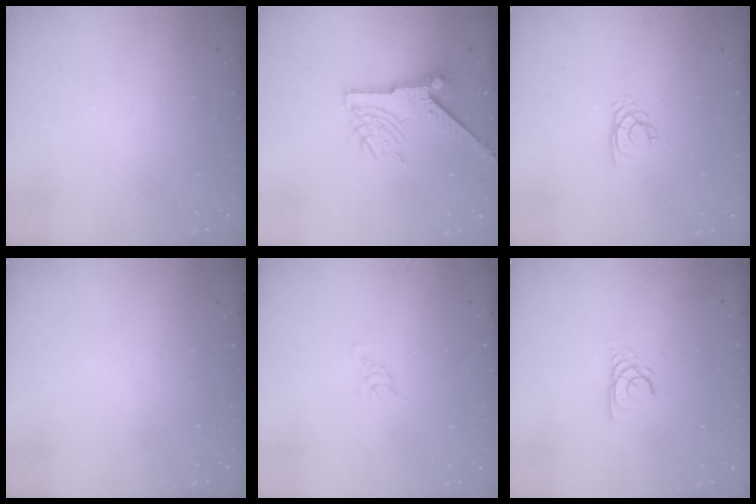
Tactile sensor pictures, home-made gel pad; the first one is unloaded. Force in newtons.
{"total": 7.7, "press": 7.7, "slide": 0.6}
{"total": 1.9, "press": 1.8, "slide": 0.3}
{"total": 0.0}
{"total": 1.4, "press": 1.4, "slide": 0.2}
{"total": 2.7, "press": 2.7, "slide": 0.1}